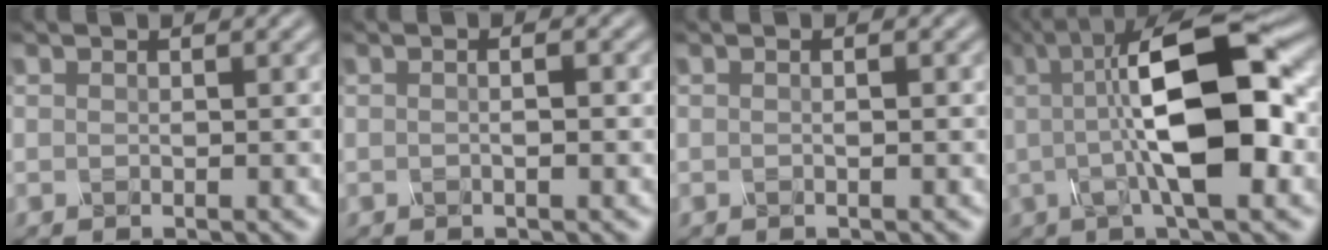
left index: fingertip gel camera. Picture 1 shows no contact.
{"total": 2.9, "force": [0.7, 1.4, 2.4], "torque": [-0.004, 0.004, -0.018]}
{"total": 1.6, "force": [0.5, 0.8, 1.3], "torque": [0.002, -0.002, -0.014]}
{"total": 11.8, "force": [1.2, 3.4, 11.3], "torque": [-0.173, 0.019, 0.012]}